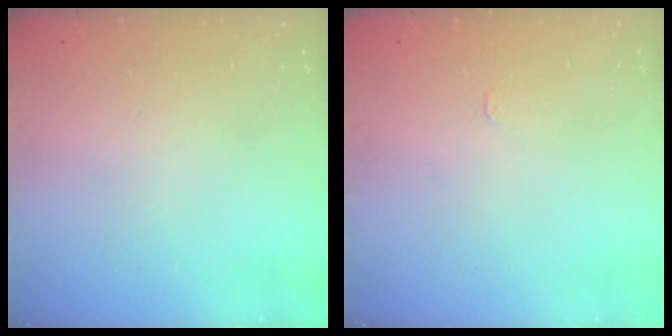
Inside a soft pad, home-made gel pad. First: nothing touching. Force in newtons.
{"total": 2.4, "press": 2.4, "slide": 0.3}